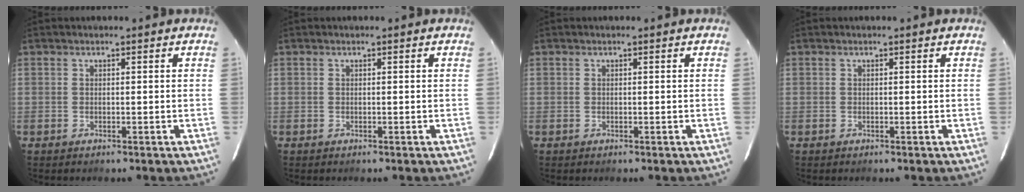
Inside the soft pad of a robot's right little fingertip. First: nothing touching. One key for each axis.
{"total": 0.0}
{"total": 0.0}
{"total": 0.0}